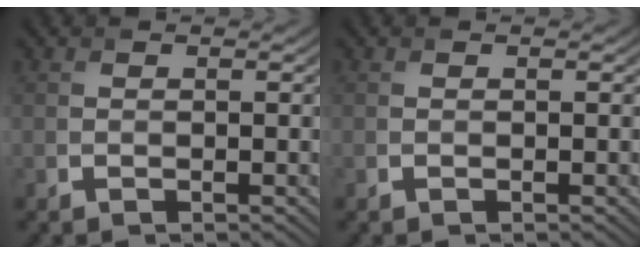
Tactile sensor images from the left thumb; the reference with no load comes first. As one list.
[{"total": 0.0}]